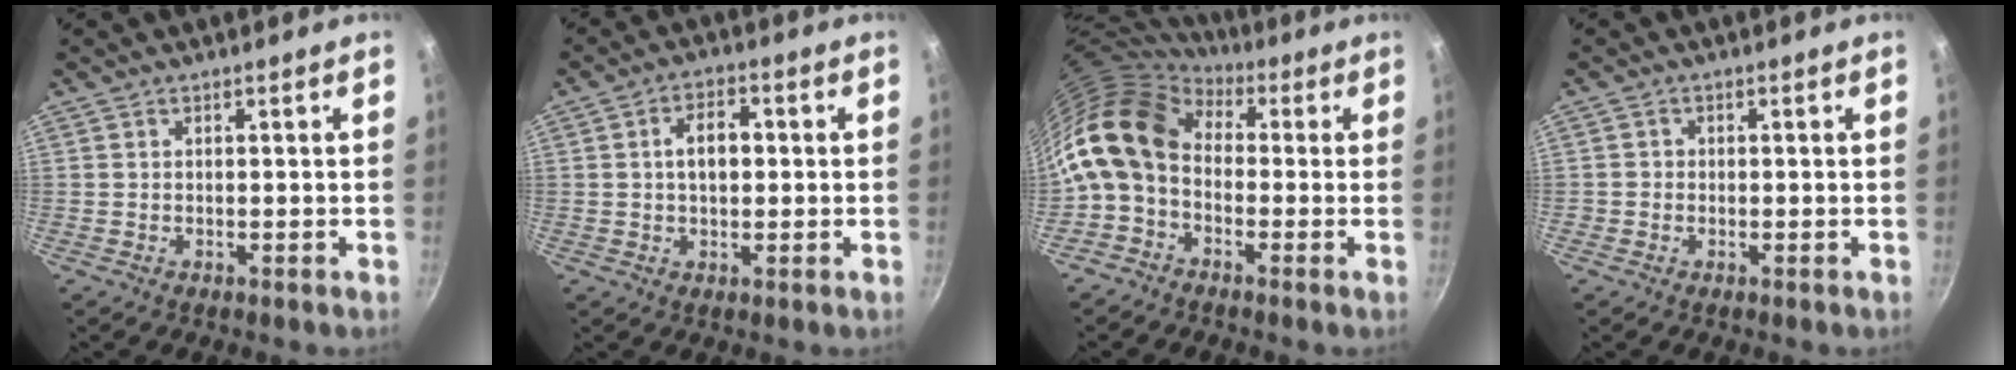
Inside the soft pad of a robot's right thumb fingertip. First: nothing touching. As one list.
[{"total": 6.0, "force": [0.5, 3.7, 4.6], "torque": [-0.057, 0.016, 0.004]}, {"total": 13.1, "force": [0.6, 9.3, 9.2], "torque": [-0.159, 0.025, -0.013]}, {"total": 1.1, "force": [-0.3, 1.0, 0.1], "torque": [0.001, 0.003, -0.006]}]